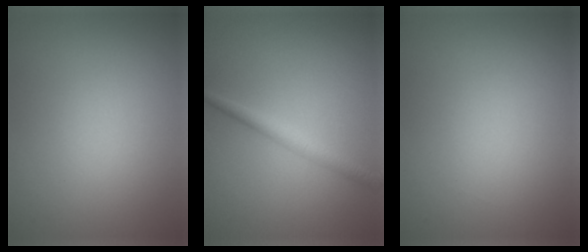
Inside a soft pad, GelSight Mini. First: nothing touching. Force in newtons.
{"total": 2.1, "press": 2.1, "slide": 0.0}
{"total": 0.0}